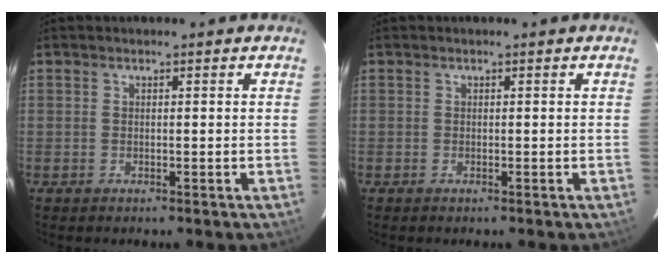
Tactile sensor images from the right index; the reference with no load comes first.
{"total": 0.0}